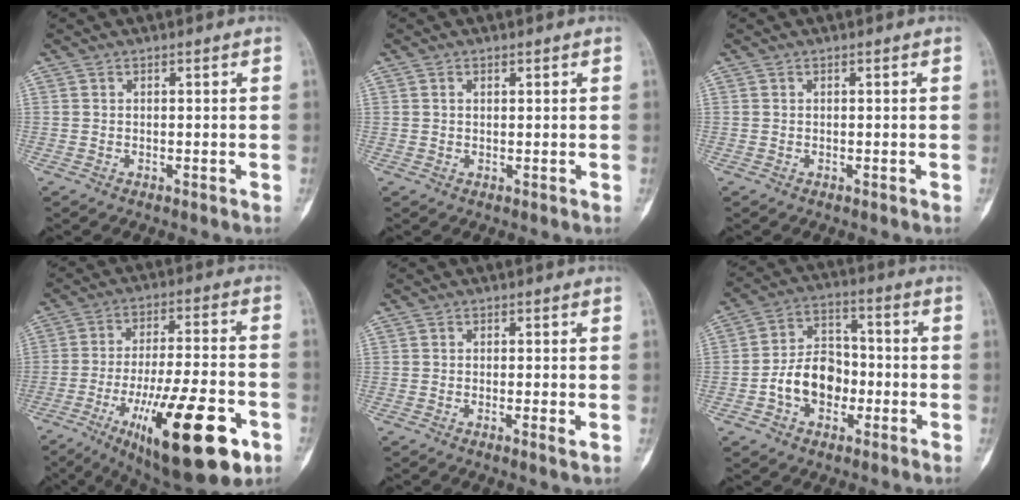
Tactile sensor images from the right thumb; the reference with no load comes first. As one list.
[{"total": 0.9, "force": [0.4, 0.5, 0.6], "torque": [-0.010, 0.000, 0.007]}, {"total": 0.0}, {"total": 23.8, "force": [-10.0, 7.4, 20.3], "torque": [-0.307, 0.032, -0.144]}, {"total": 2.0, "force": [-0.5, 0.2, 1.9], "torque": [-0.038, -0.006, -0.011]}, {"total": 11.0, "force": [-2.9, 8.0, 7.0], "torque": [-0.096, 0.039, -0.056]}]